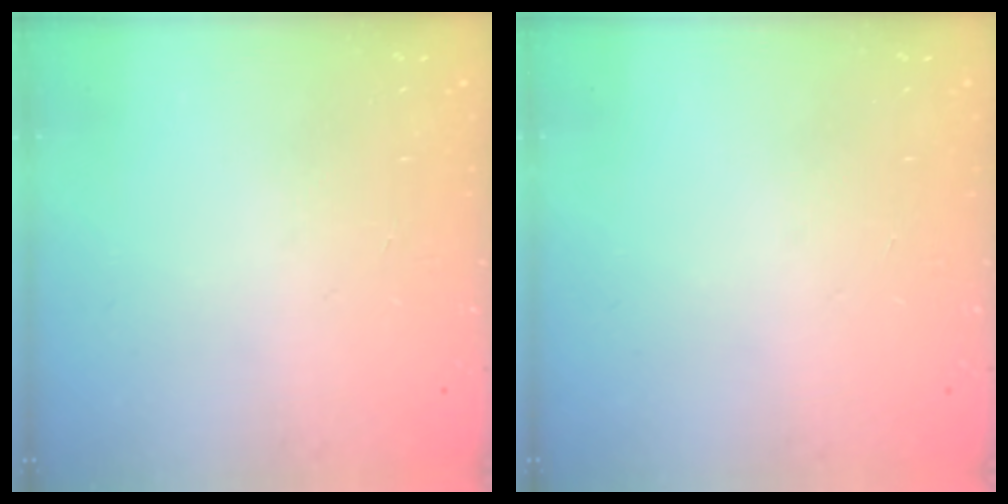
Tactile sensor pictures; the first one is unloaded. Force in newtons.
{"total": 0.0}